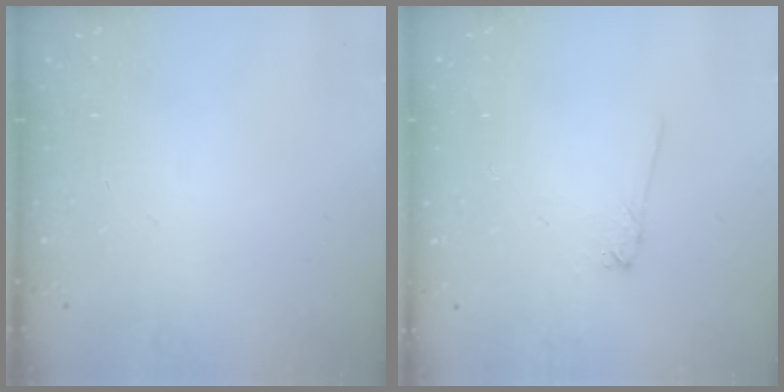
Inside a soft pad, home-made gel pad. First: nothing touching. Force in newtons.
{"total": 3.6, "press": 3.5, "slide": 0.5}